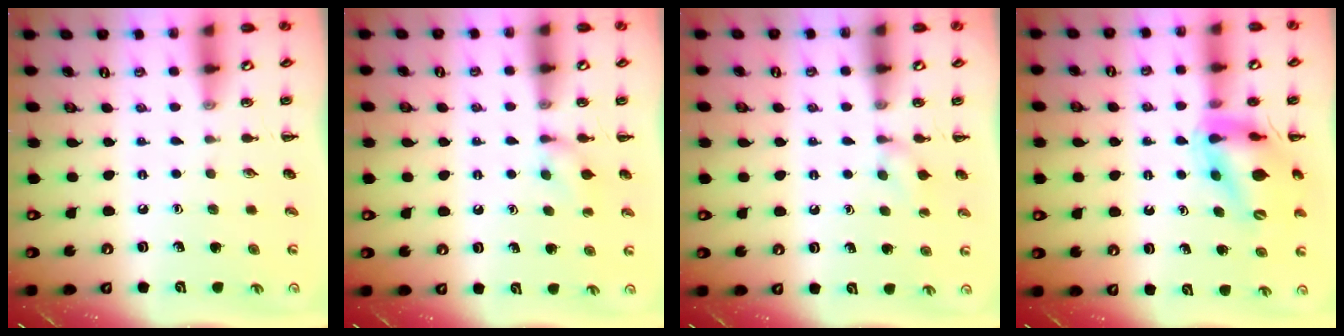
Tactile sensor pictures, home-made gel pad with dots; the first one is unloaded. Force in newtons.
{"total": 4.9, "press": 4.6, "slide": 1.7}
{"total": 5.5, "press": 5.2, "slide": 1.7}
{"total": 13.8, "press": 13.3, "slide": 3.7}